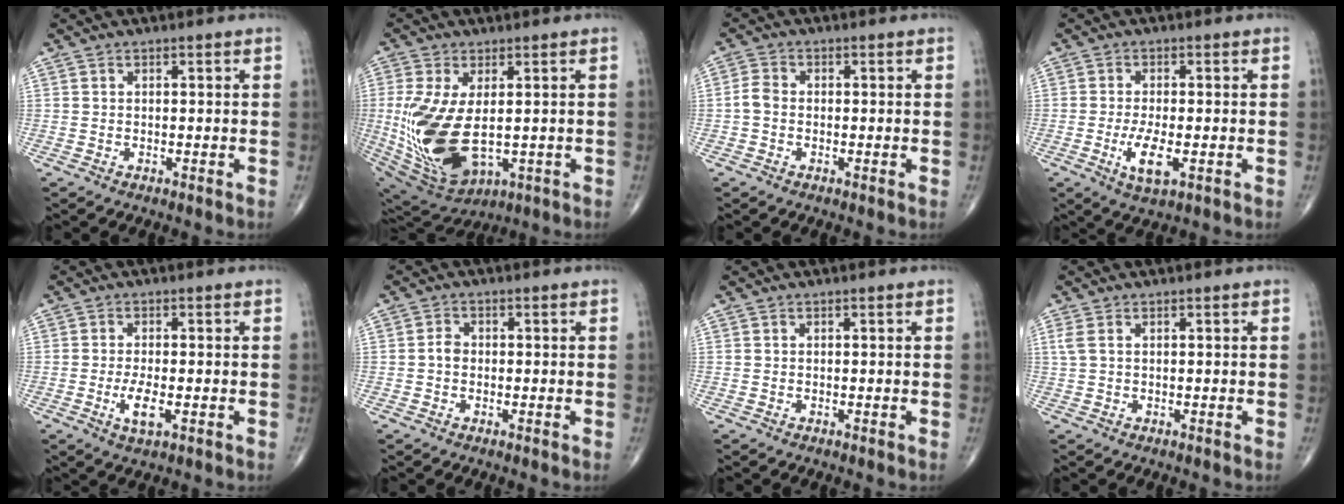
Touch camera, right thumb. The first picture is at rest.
{"total": 17.7, "force": [-1.0, 9.4, 14.9], "torque": [-0.311, -0.020, 0.011]}
{"total": 2.6, "force": [-0.6, 1.9, 1.7], "torque": [-0.032, 0.007, -0.019]}
{"total": 5.9, "force": [-1.7, 2.1, 5.2], "torque": [-0.100, -0.009, -0.027]}
{"total": 4.4, "force": [-1.2, 1.5, 4.0], "torque": [-0.080, -0.006, -0.021]}
{"total": 1.9, "force": [-0.3, 1.5, 1.1], "torque": [-0.013, 0.007, -0.009]}
{"total": 0.0}
{"total": 1.6, "force": [0.6, 0.7, 1.4], "torque": [-0.043, 0.013, 0.020]}